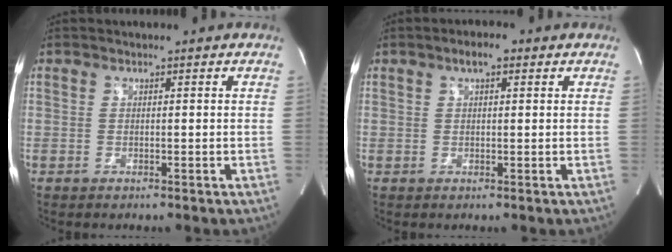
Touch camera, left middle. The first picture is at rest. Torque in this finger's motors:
{"motor_torque": [0.01, 0.00, -0.01, 0.03]}